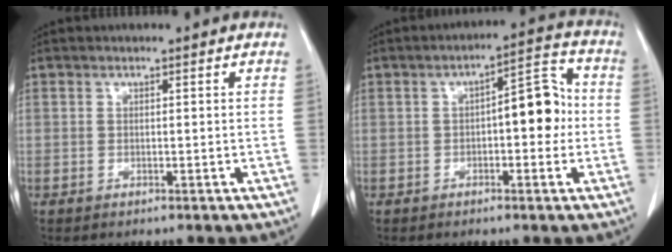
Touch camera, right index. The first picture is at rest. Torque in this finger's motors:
{"motor_torque": [0.79, -0.14, 0.40, 0.06]}